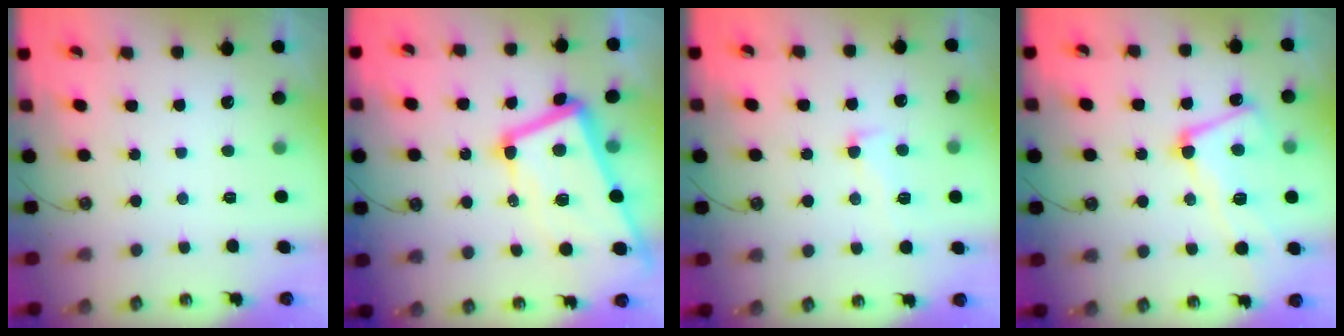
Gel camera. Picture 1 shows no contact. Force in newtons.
{"total": 13.7, "press": 13.6, "slide": 2.1}
{"total": 1.8, "press": 0.0, "slide": 1.8}
{"total": 8.4, "press": 8.2, "slide": 1.7}